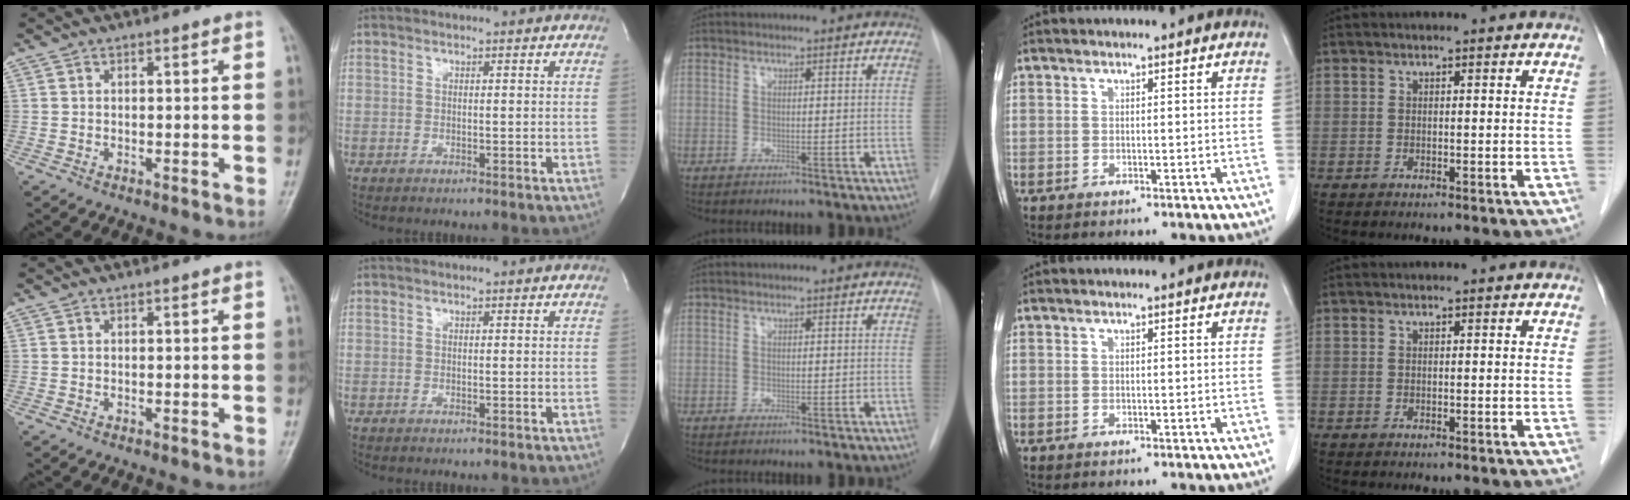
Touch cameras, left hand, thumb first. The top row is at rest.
{}